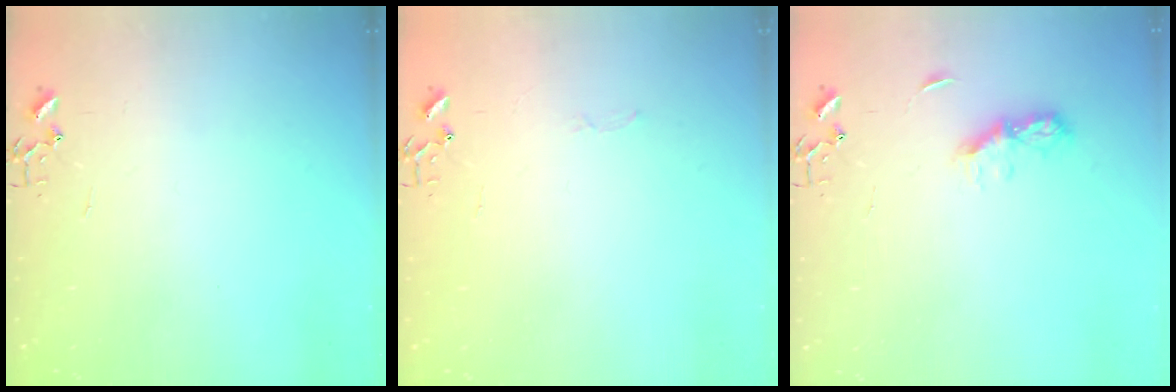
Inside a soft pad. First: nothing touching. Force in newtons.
{"total": 2.5, "press": 2.5, "slide": 0.4}
{"total": 6.4, "press": 6.3, "slide": 0.7}